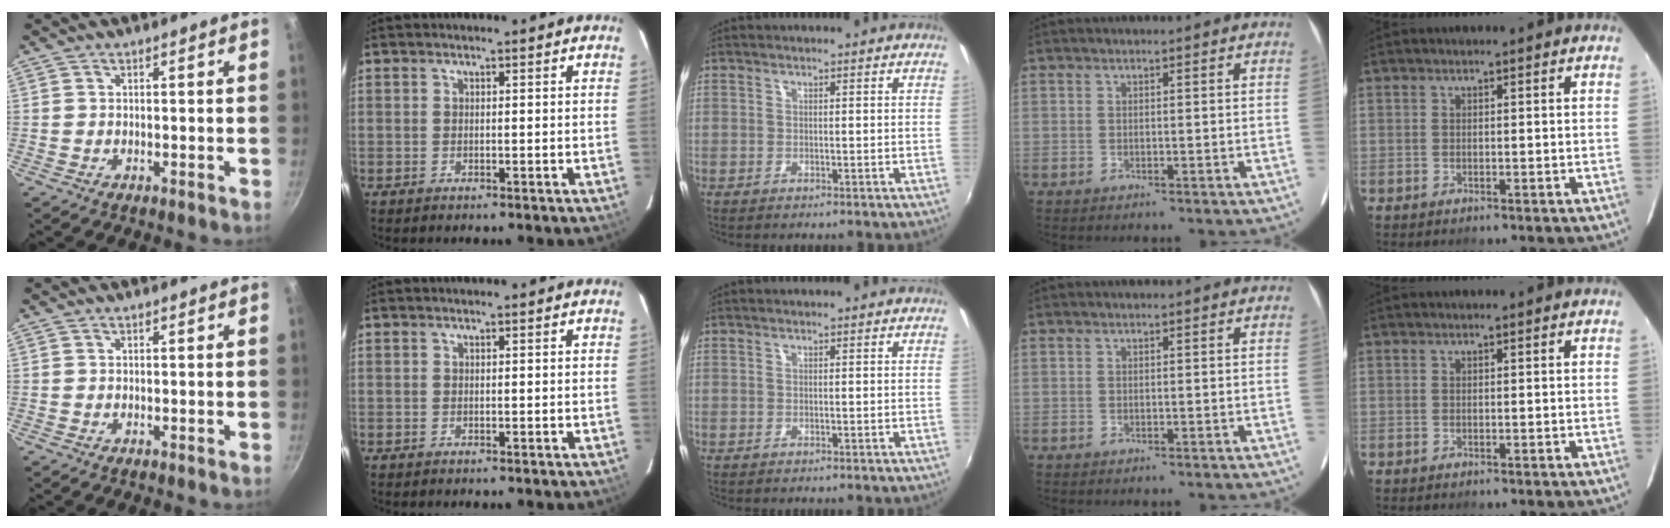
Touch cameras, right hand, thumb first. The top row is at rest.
{}